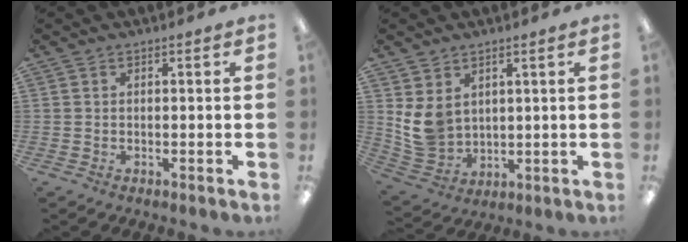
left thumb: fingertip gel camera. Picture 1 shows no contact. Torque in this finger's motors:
{"motor_torque": [1.43, 1.41, 0.67, -0.76, 0.08]}